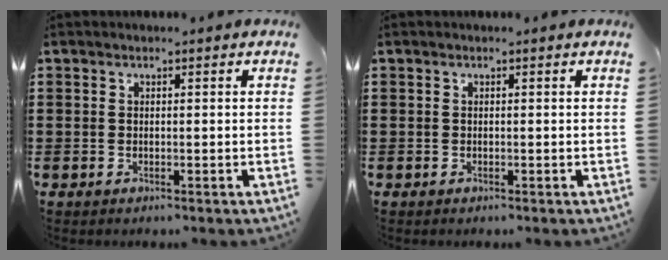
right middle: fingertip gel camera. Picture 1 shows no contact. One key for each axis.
{"total": 0.0}